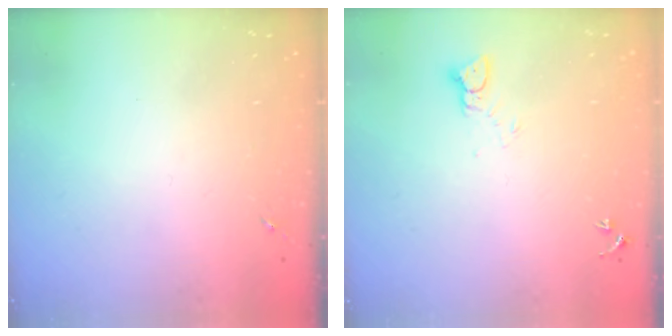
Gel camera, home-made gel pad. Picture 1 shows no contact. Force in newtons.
{"total": 2.6, "press": 2.6, "slide": 0.1}